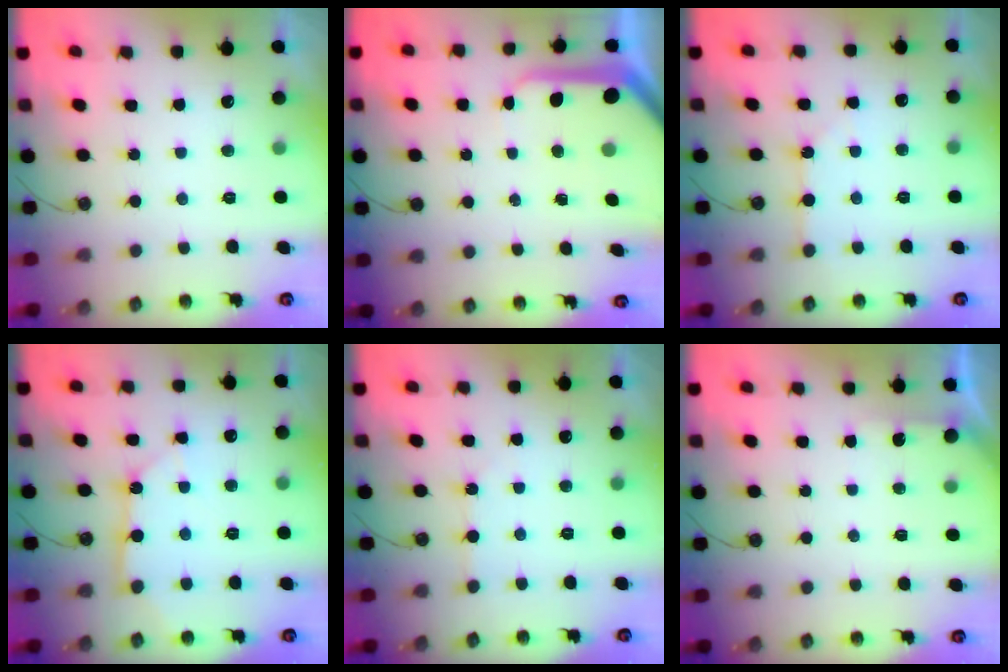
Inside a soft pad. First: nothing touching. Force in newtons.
{"total": 7.9, "press": 7.8, "slide": 0.9}
{"total": 1.8, "press": 1.7, "slide": 0.3}
{"total": 10.9, "press": 10.9, "slide": 1.0}
{"total": 1.5, "press": 1.5, "slide": 0.3}
{"total": 2.0, "press": 2.0, "slide": 0.3}